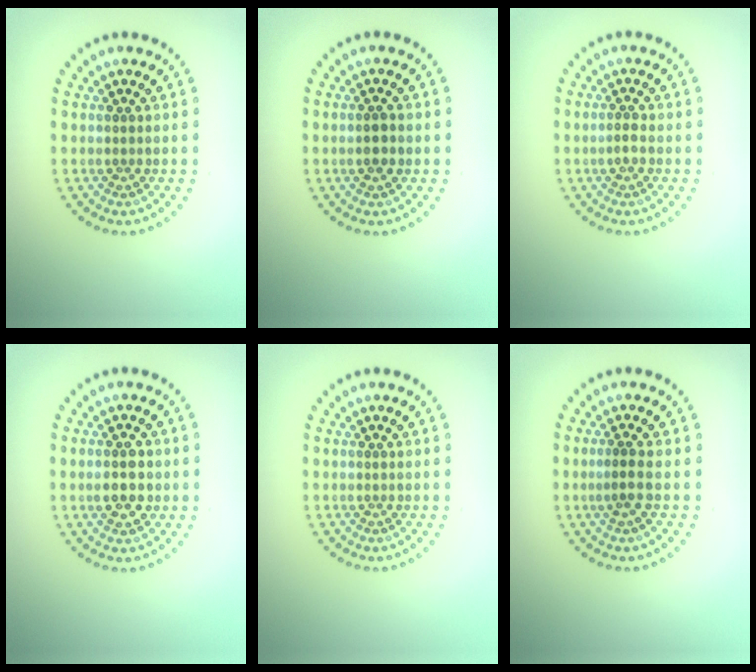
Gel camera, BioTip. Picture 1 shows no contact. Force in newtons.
{"total": 1.6, "press": 1.6, "slide": 0.3}
{"total": 1.0, "press": 0.9, "slide": 0.4}
{"total": 2.9, "press": 2.9, "slide": 0.1}
{"total": 0.0}
{"total": 1.5, "press": 1.2, "slide": 1.0}